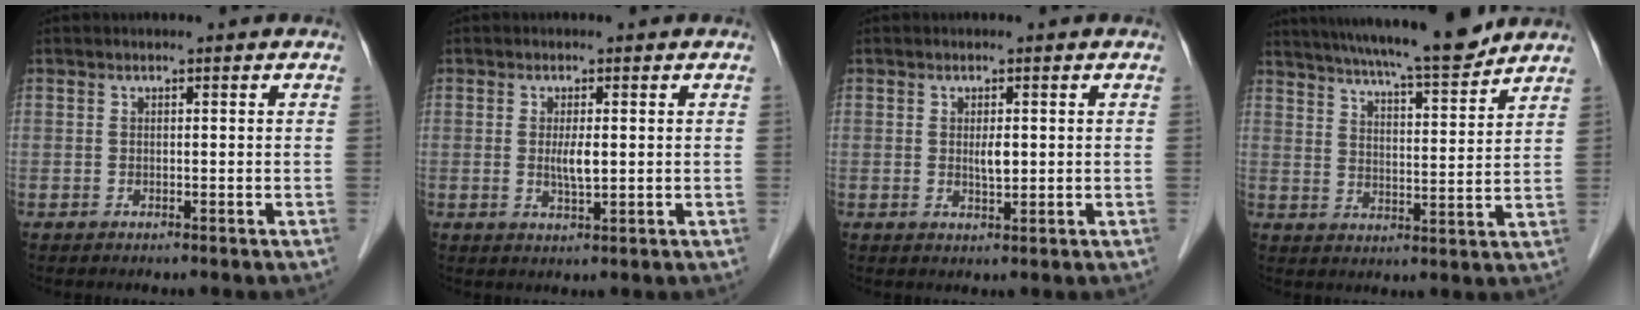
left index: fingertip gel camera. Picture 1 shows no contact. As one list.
[{"total": 2.8, "force": [0.2, 0.5, 2.7], "torque": [-0.054, -0.004, 0.005]}, {"total": 2.0, "force": [0.3, 0.6, 1.9], "torque": [-0.034, -0.002, 0.006]}, {"total": 16.0, "force": [14.2, 0.7, 7.3], "torque": [-0.118, 0.004, 0.210]}]